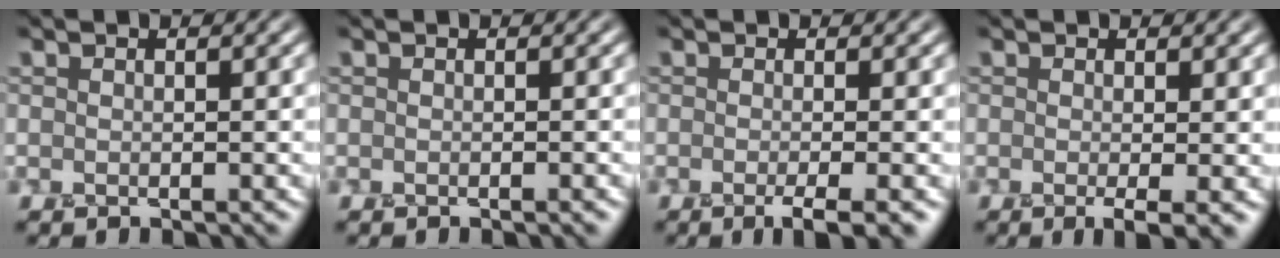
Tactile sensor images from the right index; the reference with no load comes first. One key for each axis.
{"total": 0.9, "fx": -0.7, "fy": 0.2, "fz": 0.5, "tx": 0.006, "ty": -0.006, "tz": -0.009}
{"total": 3.2, "fx": -1.5, "fy": 0.6, "fz": 2.7, "tx": -0.028, "ty": -0.016, "tz": -0.025}
{"total": 2.9, "fx": -0.9, "fy": 0.5, "fz": 2.7, "tx": -0.030, "ty": -0.014, "tz": -0.010}